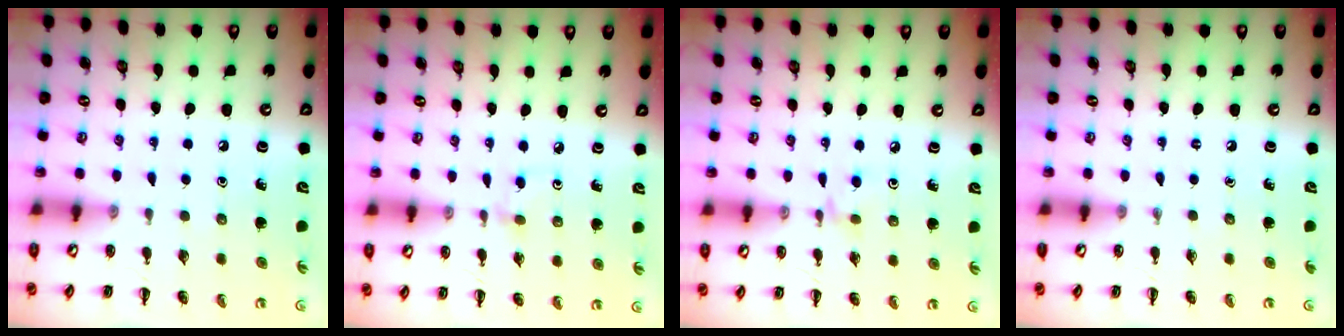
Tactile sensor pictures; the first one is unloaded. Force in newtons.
{"total": 2.5, "press": 2.3, "slide": 1.0}
{"total": 3.0, "press": 2.7, "slide": 1.2}
{"total": 0.0}